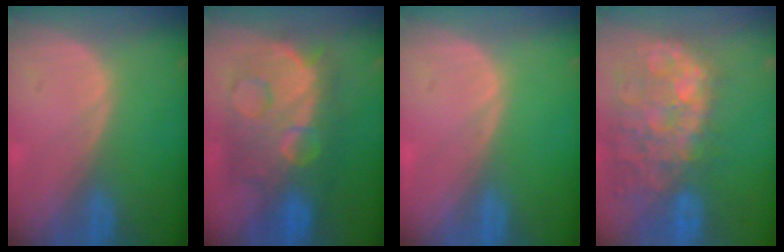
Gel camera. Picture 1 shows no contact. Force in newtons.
{"total": 12.4, "press": 12.3, "slide": 1.2}
{"total": 0.0}
{"total": 14.2, "press": 11.6, "slide": 8.1}